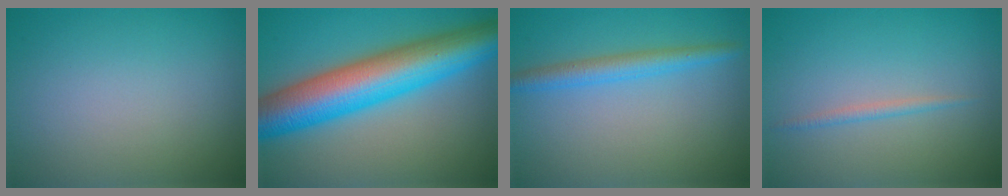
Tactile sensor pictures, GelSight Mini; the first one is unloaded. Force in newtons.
{"total": 11.3, "press": 11.3, "slide": 0.1}
{"total": 2.7, "press": 2.7, "slide": 0.1}
{"total": 0.7, "press": 0.7, "slide": 0.1}